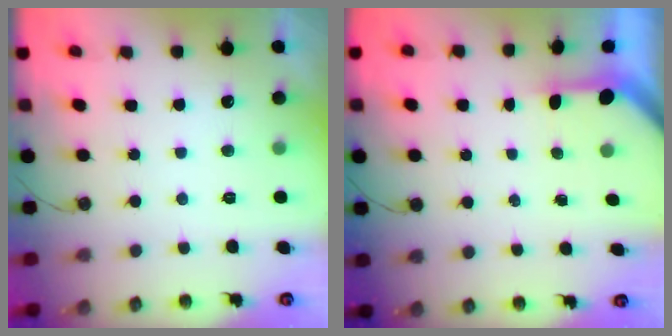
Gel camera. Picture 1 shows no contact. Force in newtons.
{"total": 3.0, "press": 3.0, "slide": 0.2}